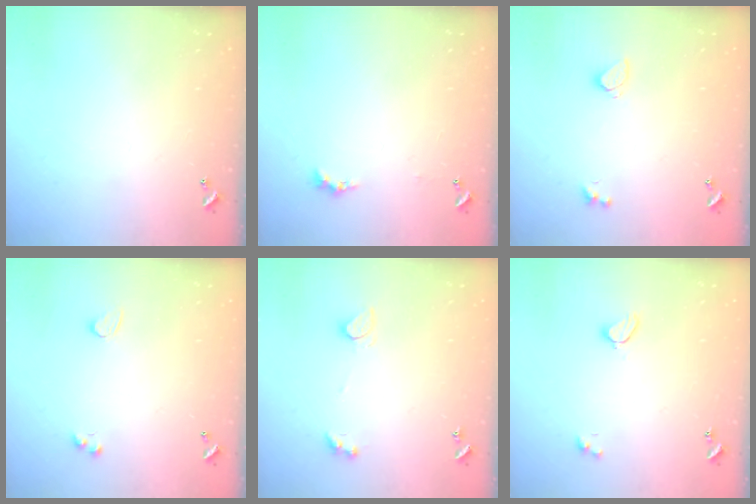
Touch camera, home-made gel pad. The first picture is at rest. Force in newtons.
{"total": 0.6, "press": 0.4, "slide": 0.5}
{"total": 0.8, "press": 0.6, "slide": 0.4}
{"total": 1.9, "press": 1.5, "slide": 1.1}
{"total": 1.4, "press": 1.2, "slide": 0.6}
{"total": 2.1, "press": 2.0, "slide": 0.5}